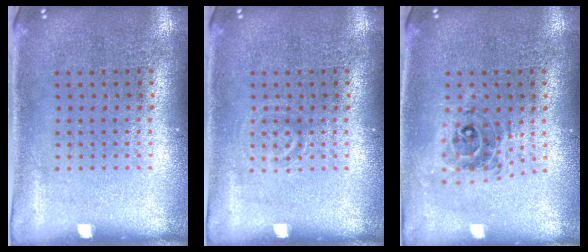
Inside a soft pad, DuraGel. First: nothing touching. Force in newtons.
{"total": 0.8, "press": 0.8, "slide": 0.2}
{"total": 0.7, "press": 0.7, "slide": 0.1}